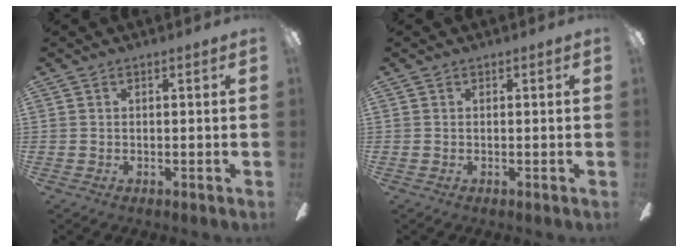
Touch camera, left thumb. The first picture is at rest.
{"total": 0.0}